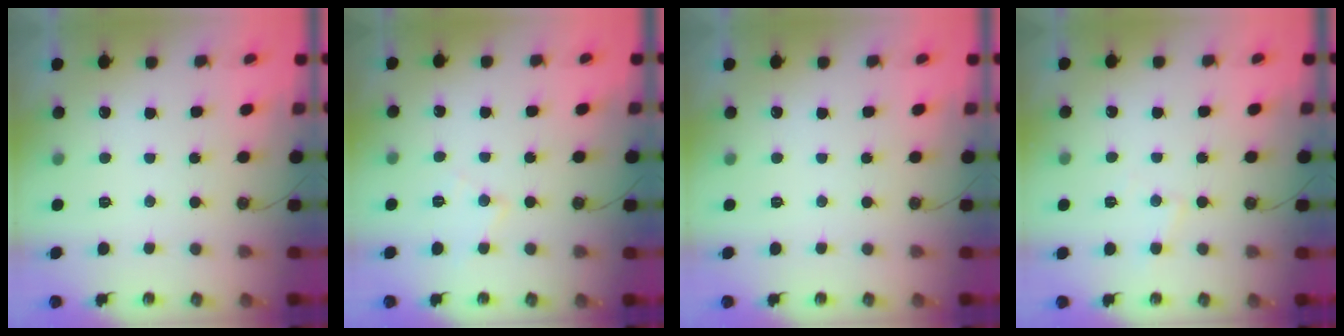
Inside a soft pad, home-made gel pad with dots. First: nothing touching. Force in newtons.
{"total": 6.7, "press": 6.7, "slide": 0.4}
{"total": 0.0}
{"total": 5.4, "press": 5.4, "slide": 0.5}